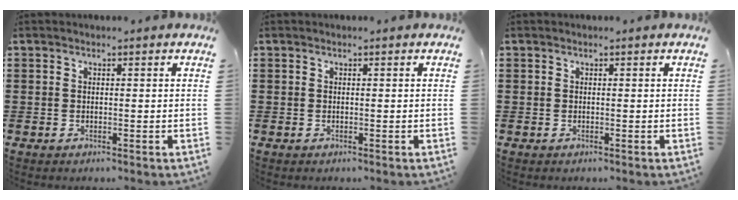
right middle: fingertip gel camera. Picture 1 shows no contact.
{"total": 0.0}
{"total": 0.0}